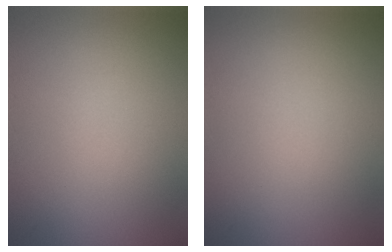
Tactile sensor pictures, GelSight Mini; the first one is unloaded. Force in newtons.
{"total": 0.0}